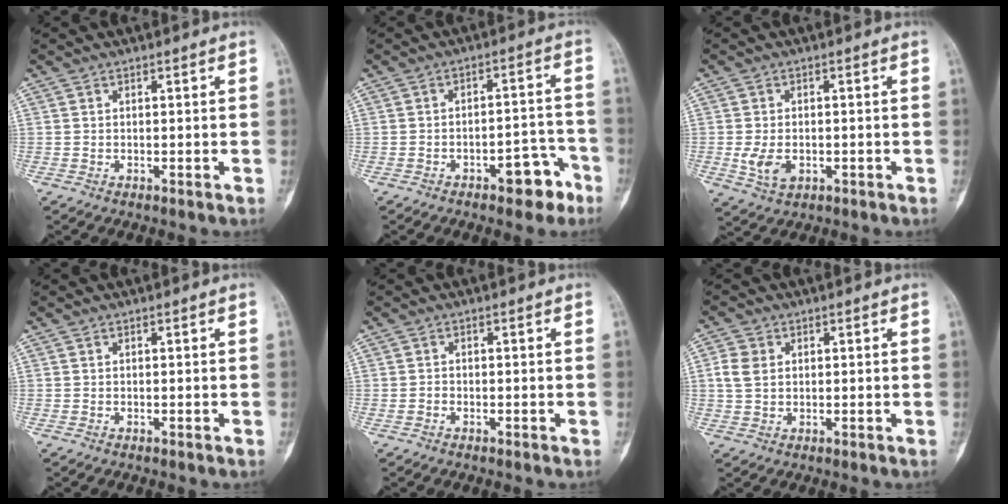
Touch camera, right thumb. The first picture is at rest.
{"total": 7.7, "force": [-4.5, 3.6, 5.1], "torque": [-0.045, 0.048, -0.057]}
{"total": 5.1, "force": [-1.0, 3.4, 3.6], "torque": [-0.067, -0.002, -0.012]}
{"total": 0.0}
{"total": 0.7, "force": [-0.4, 0.6, 0.2], "torque": [0.001, 0.004, -0.010]}
{"total": 4.4, "force": [0.9, 3.4, 2.6], "torque": [-0.050, 0.005, 0.015]}